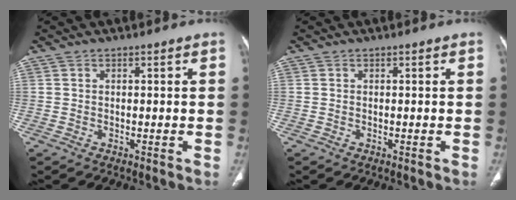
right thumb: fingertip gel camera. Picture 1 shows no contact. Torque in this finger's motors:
{"motor_torque": [0.03, -0.14, 0.33, 0.15, 0.03]}